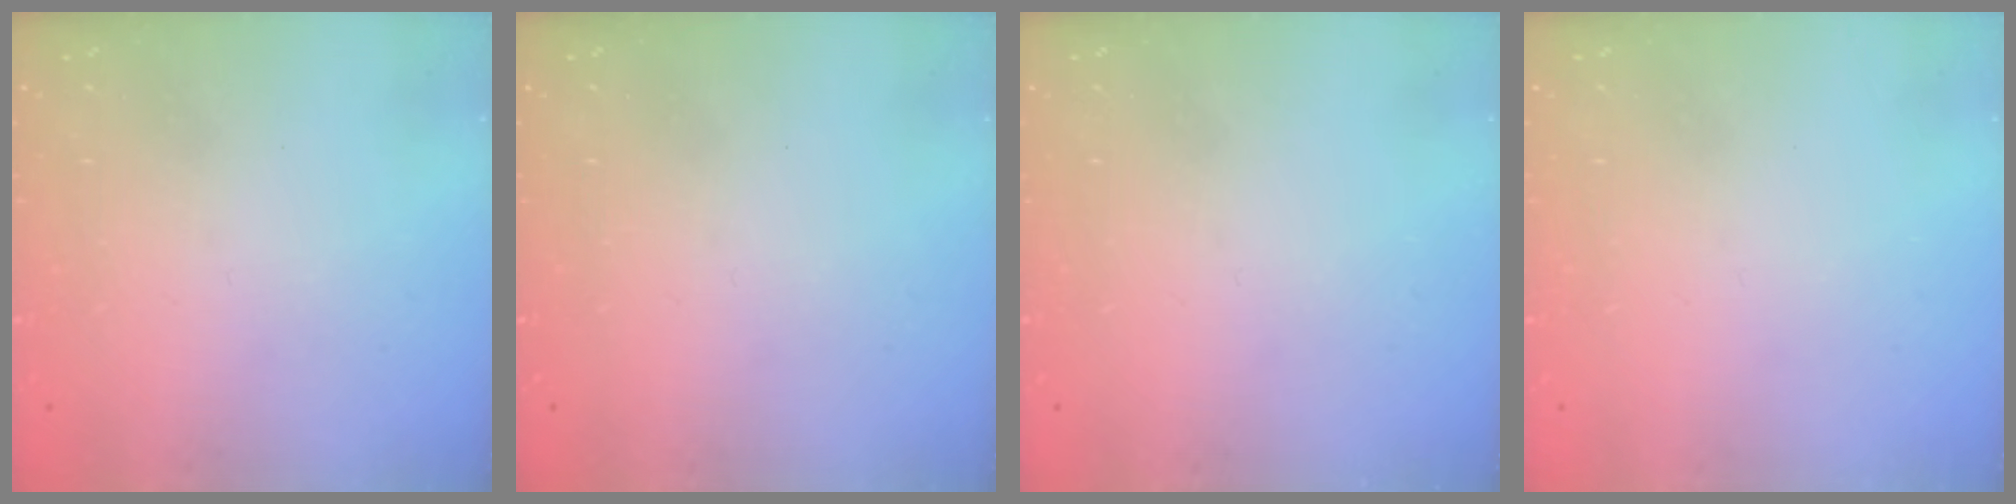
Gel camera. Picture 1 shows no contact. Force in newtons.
{"total": 0.0}
{"total": 0.0}
{"total": 0.0}